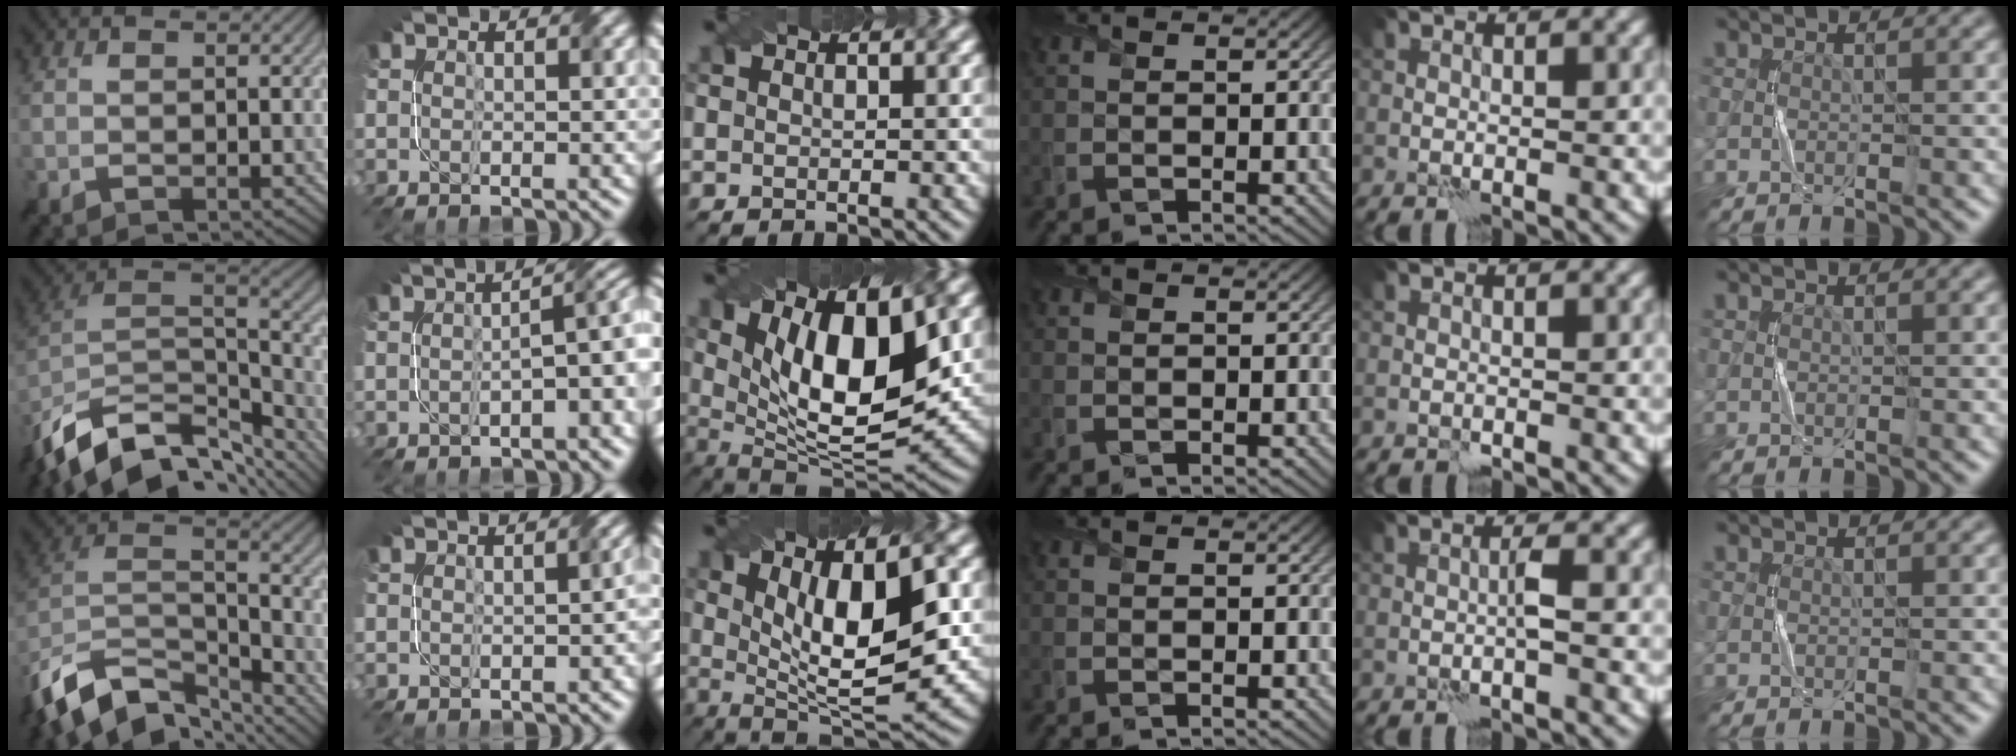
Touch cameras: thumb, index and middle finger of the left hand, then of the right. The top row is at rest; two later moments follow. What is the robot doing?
{"motion": "twist", "object": "screw"}